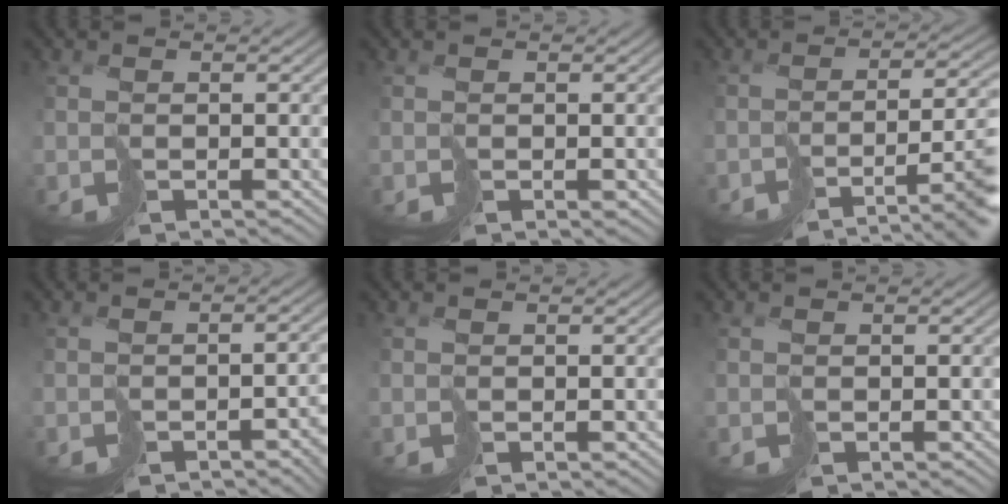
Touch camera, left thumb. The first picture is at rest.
{"total": 0.5, "force": [-0.1, 0.3, 0.4], "torque": [-0.003, -0.002, -0.002]}
{"total": 8.3, "force": [-4.7, 1.6, 6.6], "torque": [-0.086, -0.019, -0.063]}
{"total": 4.5, "force": [-2.9, 1.4, 3.1], "torque": [-0.035, -0.007, -0.043]}
{"total": 0.0}
{"total": 0.7, "force": [-0.5, 0.2, 0.3], "torque": [-0.002, -0.002, -0.010]}